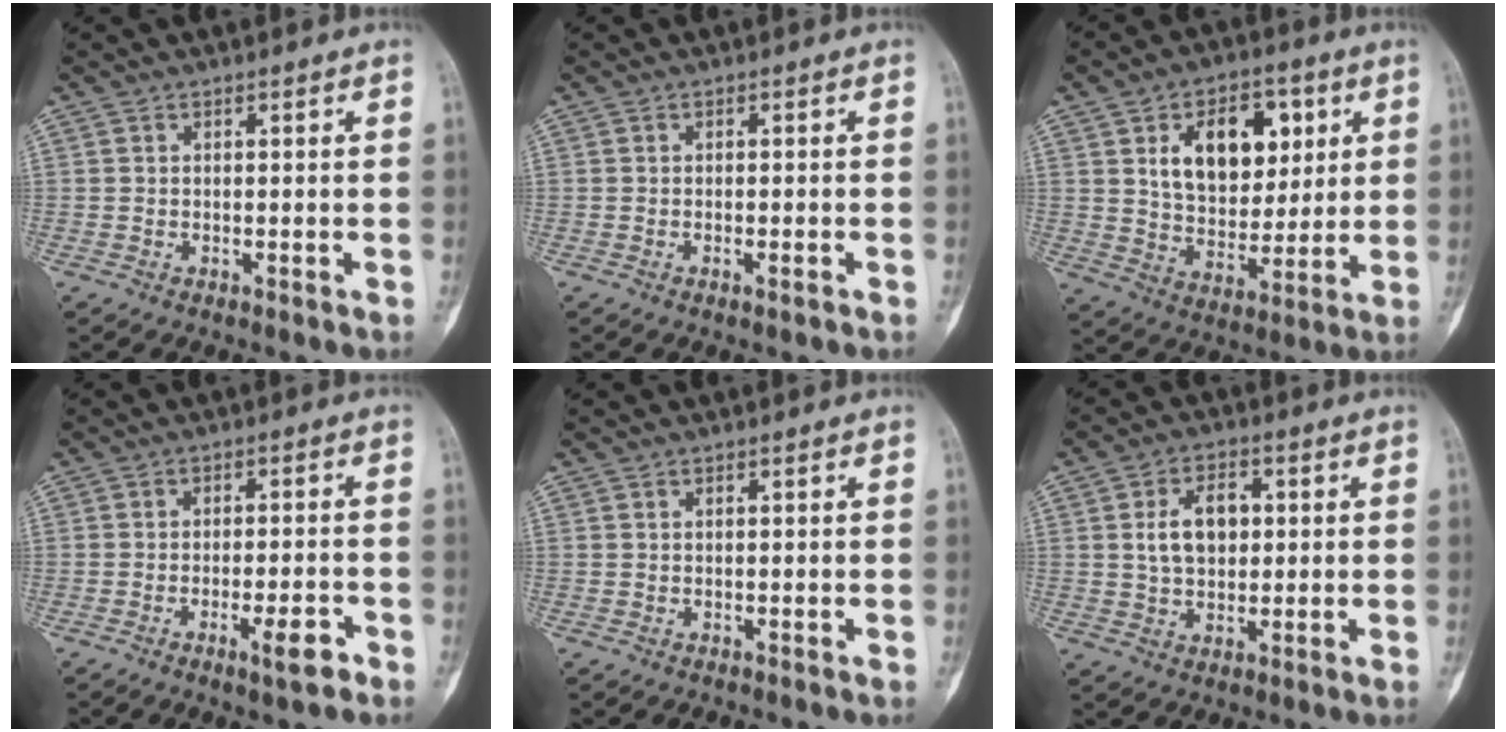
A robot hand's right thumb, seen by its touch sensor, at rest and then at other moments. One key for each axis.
{"total": 1.3, "fx": -0.7, "fy": 0.3, "fz": 1.0, "tx": -0.020, "ty": 0.002, "tz": -0.007}
{"total": 15.8, "fx": 5.2, "fy": 10.2, "fz": 11.0, "tx": -0.122, "ty": -0.015, "tz": 0.093}
{"total": 5.2, "fx": -2.8, "fy": 1.2, "fz": 4.2, "tx": -0.066, "ty": 0.012, "tz": -0.039}
{"total": 0.0}
{"total": 8.2, "fx": 1.4, "fy": 5.3, "fz": 6.0, "tx": -0.089, "ty": 0.005, "tz": 0.026}